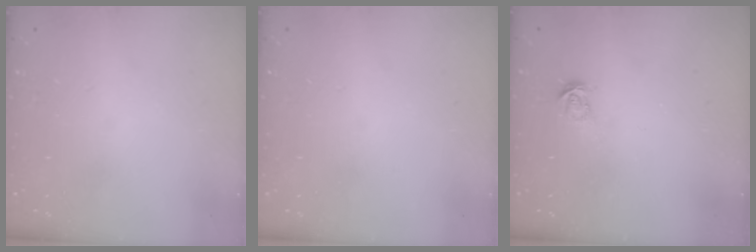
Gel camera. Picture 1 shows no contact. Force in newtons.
{"total": 0.0}
{"total": 3.7, "press": 3.7, "slide": 0.3}